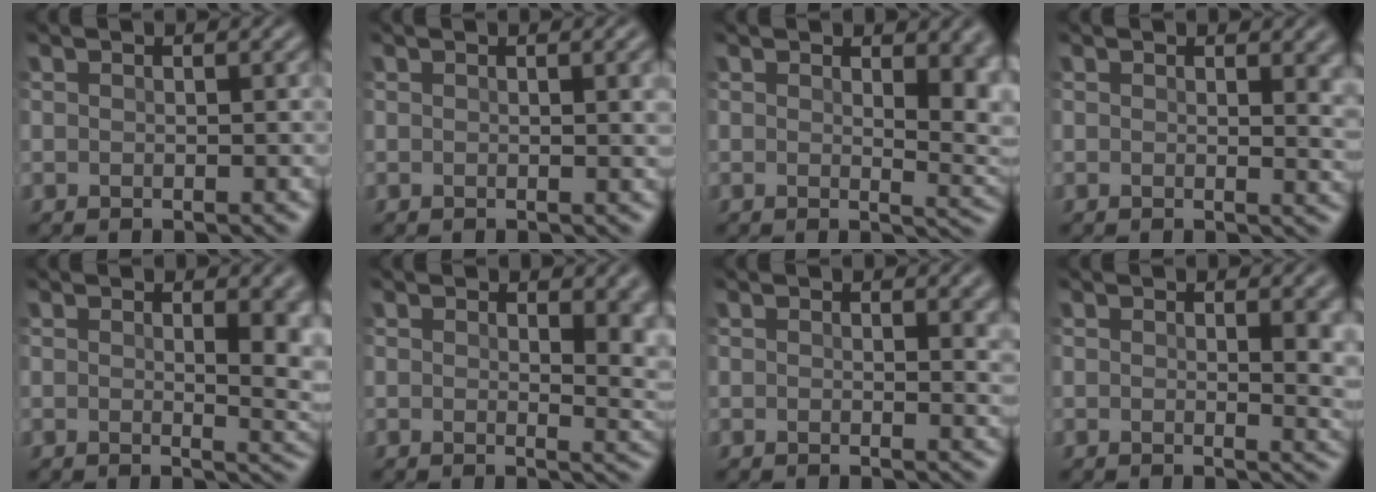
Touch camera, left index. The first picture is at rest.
{"total": 2.3, "force": [0.5, 0.7, 2.1], "torque": [-0.018, 0.005, 0.005]}
{"total": 5.4, "force": [1.3, 2.4, 4.6], "torque": [-0.048, -0.011, 0.026]}
{"total": 2.9, "force": [0.9, 1.1, 2.5], "torque": [-0.019, -0.001, 0.012]}
{"total": 5.5, "force": [1.0, 2.1, 5.0], "torque": [-0.041, -0.005, 0.019]}
{"total": 4.8, "force": [1.4, 2.2, 4.1], "torque": [-0.038, -0.012, 0.027]}
{"total": 2.1, "force": [0.8, 0.7, 1.9], "torque": [-0.015, -0.003, 0.011]}
{"total": 3.9, "force": [0.9, 1.4, 3.6], "torque": [-0.032, -0.004, 0.014]}